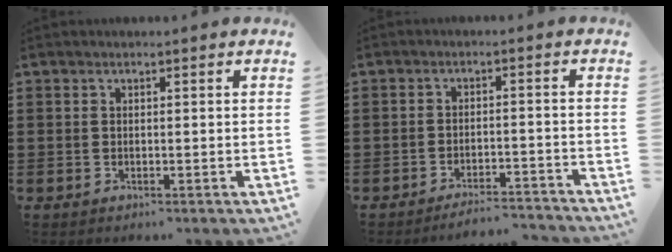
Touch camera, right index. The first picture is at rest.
{"total": 3.4, "force": [-3.4, 0.0, 0.6], "torque": [-0.013, 0.000, -0.070]}